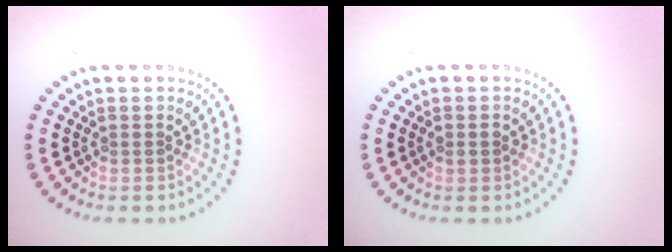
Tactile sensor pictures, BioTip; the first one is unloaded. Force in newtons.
{"total": 1.3, "press": 1.3, "slide": 0.1}